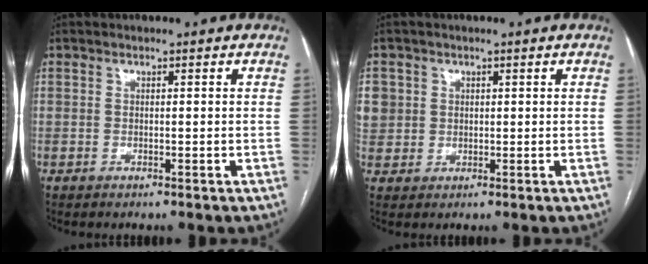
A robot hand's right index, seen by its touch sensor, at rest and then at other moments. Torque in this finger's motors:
{"motor_torque": [0.27, 0.11, 0.11, 0.02]}